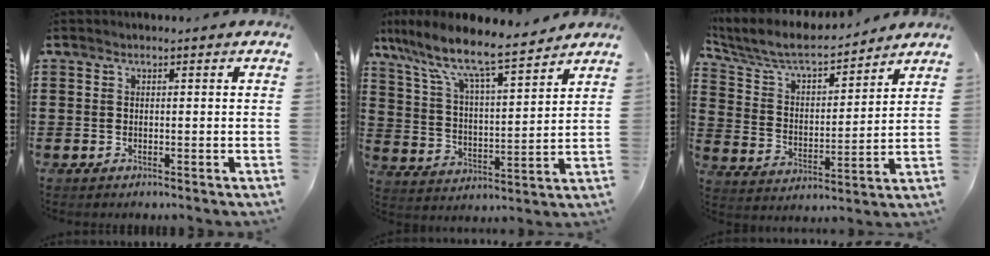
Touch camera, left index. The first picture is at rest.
{"total": 8.8, "force": [7.2, 1.1, 4.9], "torque": [-0.123, -0.044, 0.120]}
{"total": 7.0, "force": [6.2, 1.4, 3.0], "torque": [-0.086, -0.037, 0.104]}